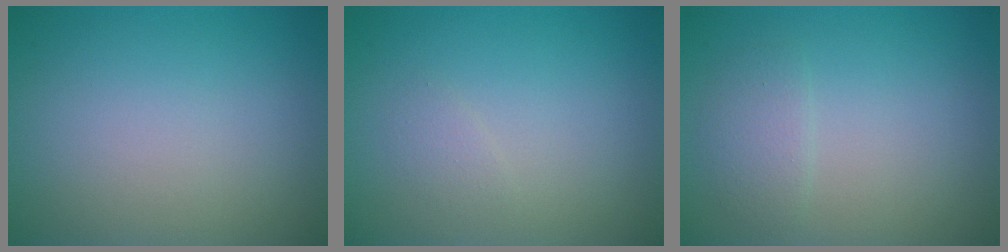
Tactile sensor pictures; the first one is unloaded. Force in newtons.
{"total": 0.8, "press": 0.8, "slide": 0.1}
{"total": 1.5, "press": 1.5, "slide": 0.1}